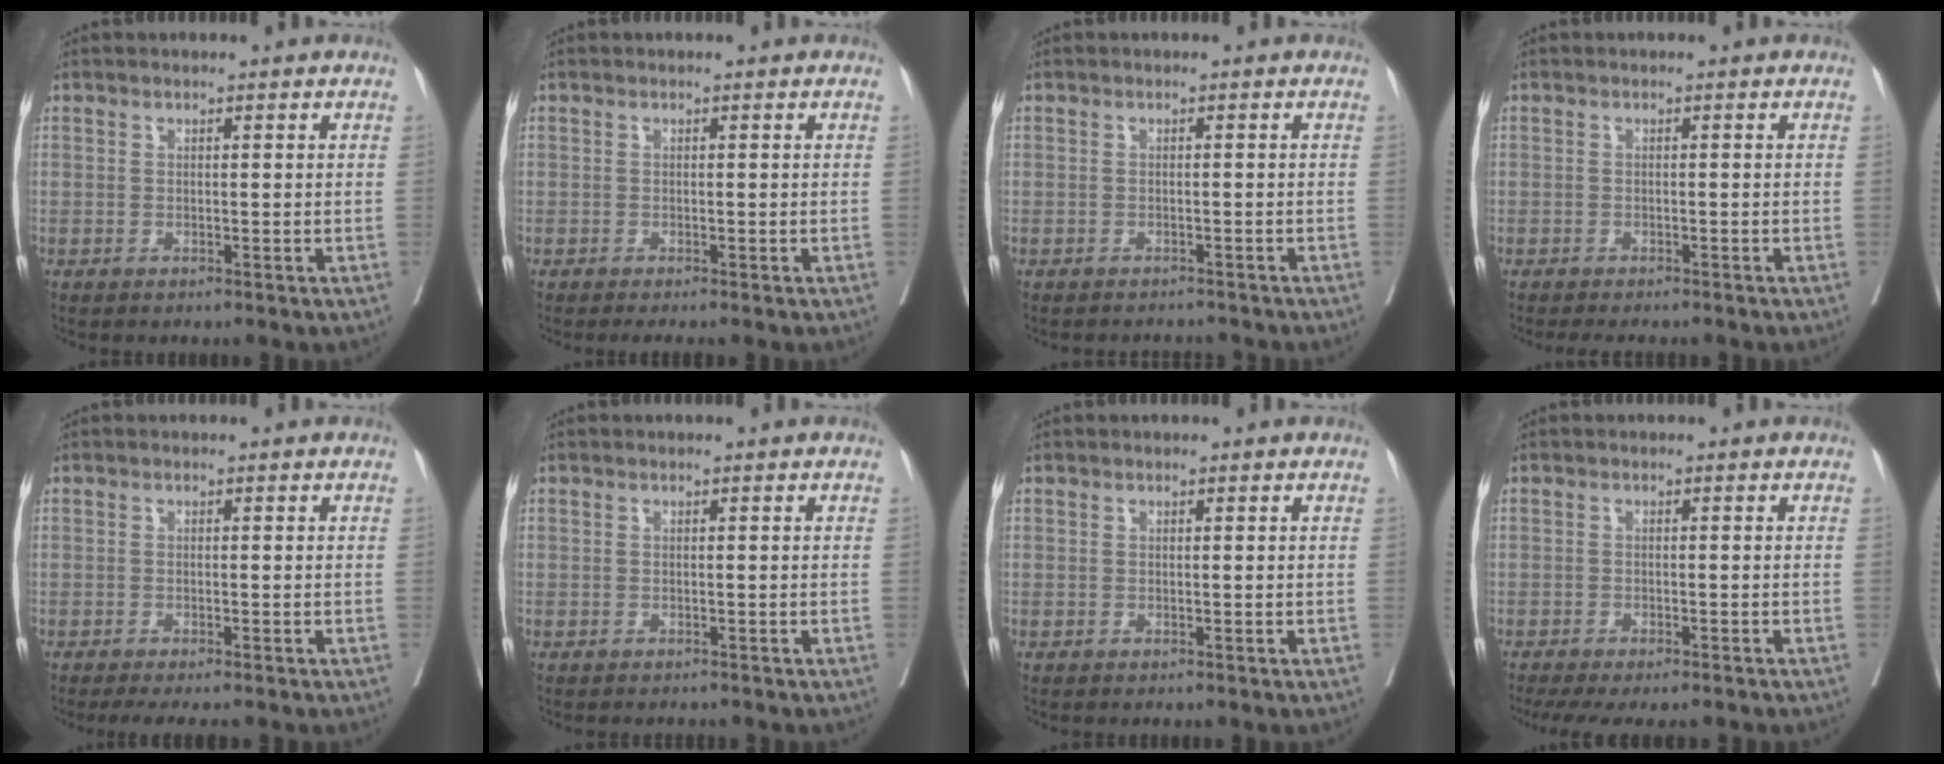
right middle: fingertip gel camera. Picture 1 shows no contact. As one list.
[{"total": 1.3, "force": [-1.1, -0.1, 0.6], "torque": [-0.006, -0.003, -0.016]}, {"total": 2.9, "force": [-2.8, 0.6, -0.1], "torque": [0.005, -0.006, -0.038]}, {"total": 4.8, "force": [-4.2, 1.4, 1.7], "torque": [-0.013, -0.007, -0.058]}, {"total": 4.4, "force": [-3.6, 0.6, 2.3], "torque": [-0.026, -0.010, -0.054]}, {"total": 1.7, "force": [-1.6, 0.5, 0.4], "torque": [-0.010, -0.004, -0.022]}, {"total": 0.0}, {"total": 9.7, "force": [-8.2, 2.7, 4.5], "torque": [-0.069, -0.013, -0.112]}]